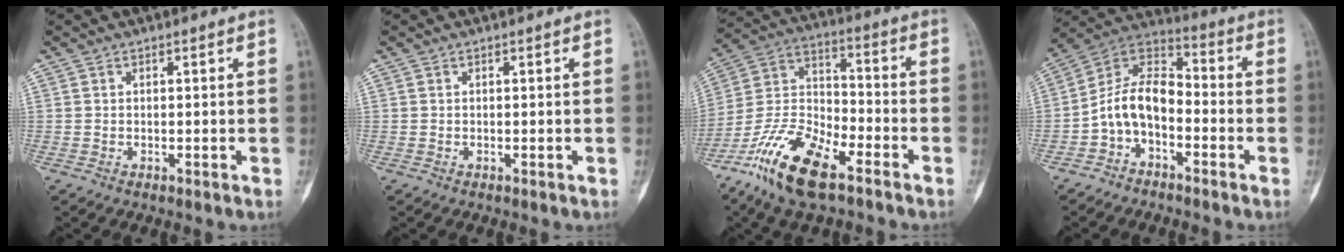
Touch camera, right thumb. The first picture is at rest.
{"total": 0.0}
{"total": 16.8, "force": [-10.6, 6.3, 11.3], "torque": [-0.221, 0.054, -0.207]}
{"total": 10.4, "force": [-3.6, 6.5, 7.4], "torque": [-0.124, 0.068, -0.081]}